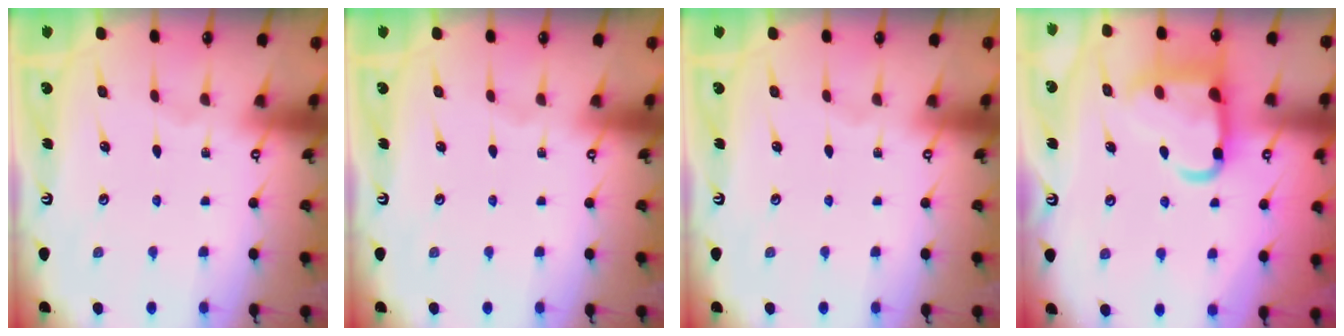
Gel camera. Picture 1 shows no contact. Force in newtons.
{"total": 0.0}
{"total": 0.0}
{"total": 15.6, "press": 15.5, "slide": 1.7}